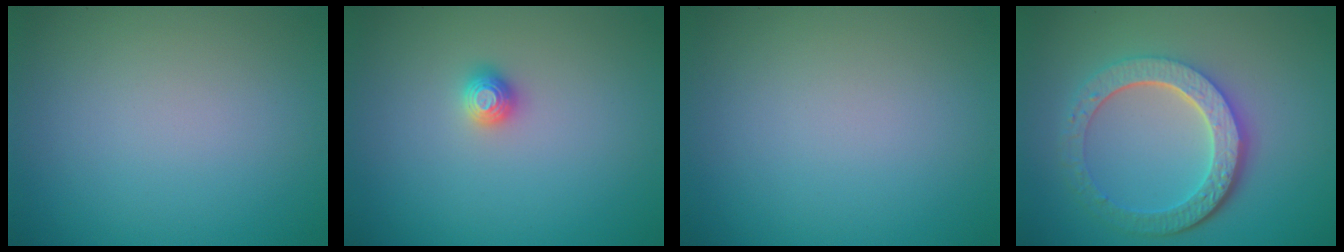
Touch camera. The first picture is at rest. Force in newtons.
{"total": 1.2, "press": 1.1, "slide": 0.2}
{"total": 0.0}
{"total": 6.2, "press": 4.6, "slide": 4.1}